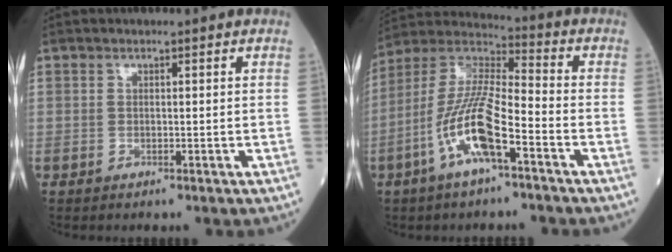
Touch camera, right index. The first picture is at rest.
{"total": 12.8, "force": [-5.3, 2.6, 11.3], "torque": [-0.237, 0.006, -0.104]}